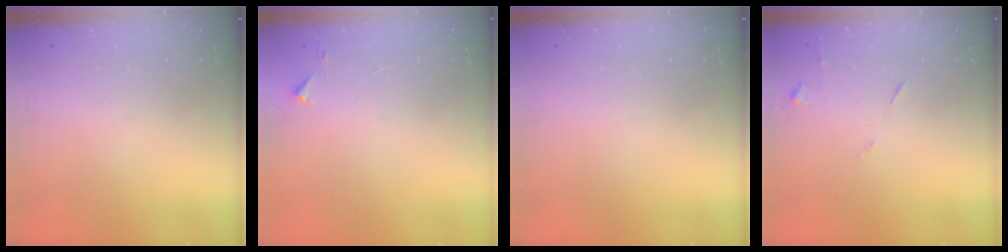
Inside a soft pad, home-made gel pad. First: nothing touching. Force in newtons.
{"total": 2.8, "press": 2.8, "slide": 0.4}
{"total": 0.0}
{"total": 5.3, "press": 5.2, "slide": 0.7}